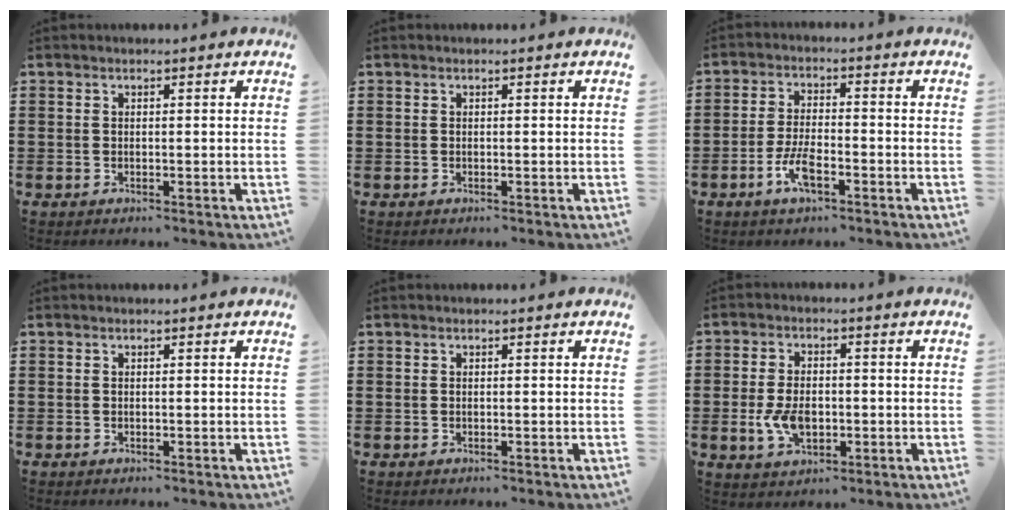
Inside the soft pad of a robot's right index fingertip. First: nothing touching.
{"total": 0.0}
{"total": 5.5, "force": [-2.8, 1.9, 4.3], "torque": [-0.097, 0.001, -0.056]}
{"total": 0.0}
{"total": 0.0}
{"total": 6.0, "force": [-1.2, 3.6, 4.6], "torque": [-0.101, 0.001, -0.023]}